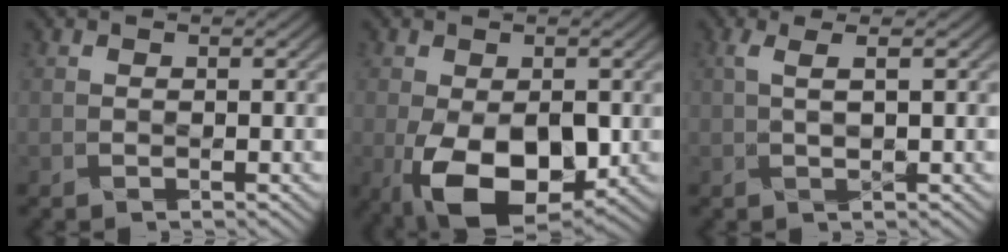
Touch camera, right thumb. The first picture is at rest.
{"total": 13.1, "force": [-3.9, 7.2, 10.3], "torque": [-0.192, -0.029, -0.049]}
{"total": 1.9, "force": [0.5, -0.5, 1.7], "torque": [-0.060, 0.002, 0.026]}